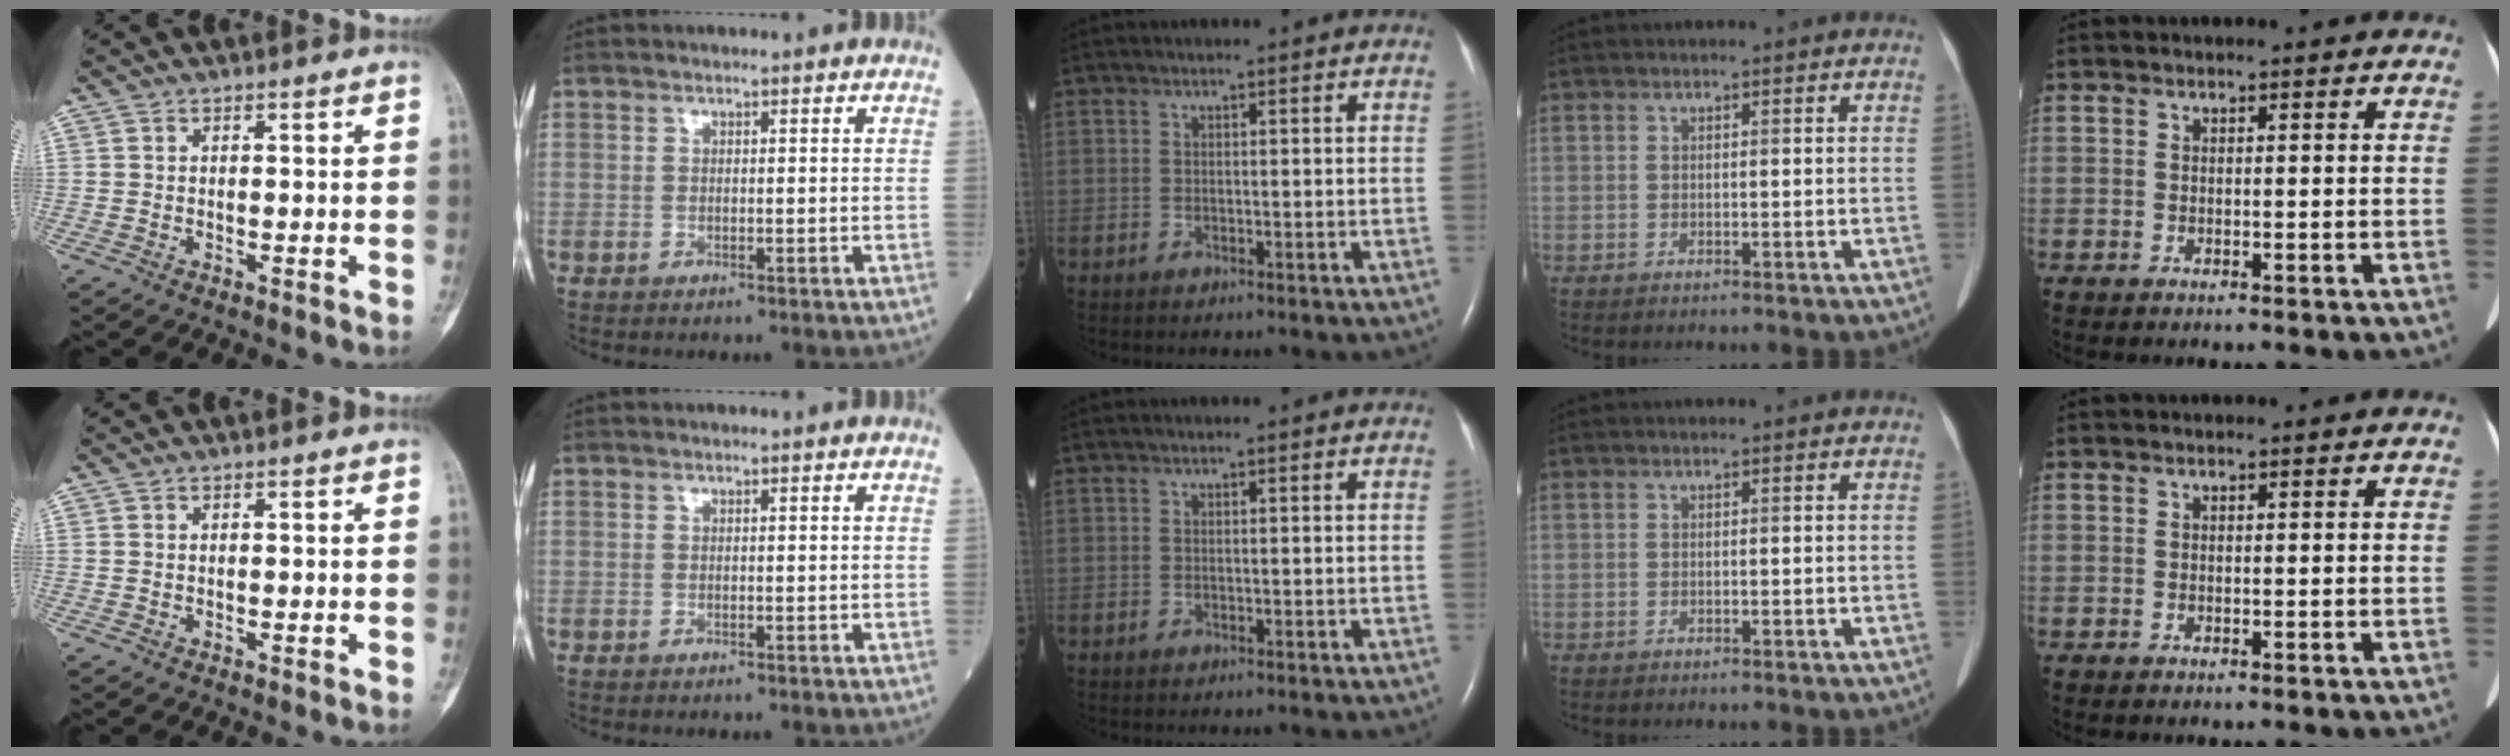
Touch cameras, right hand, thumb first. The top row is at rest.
{}